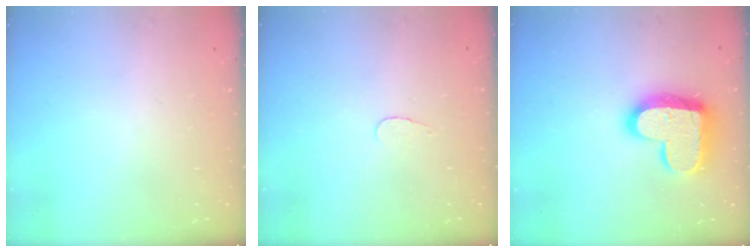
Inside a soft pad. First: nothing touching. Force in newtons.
{"total": 2.8, "press": 2.8, "slide": 0.3}
{"total": 17.7, "press": 17.7, "slide": 1.2}